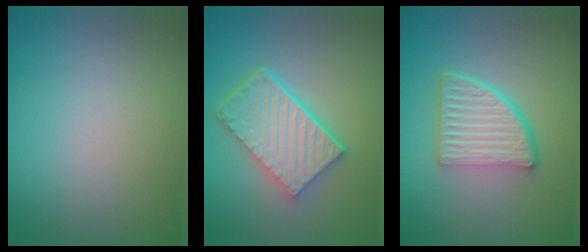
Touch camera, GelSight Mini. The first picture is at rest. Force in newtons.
{"total": 6.1, "press": 4.5, "slide": 4.1}
{"total": 5.4, "press": 3.8, "slide": 3.8}